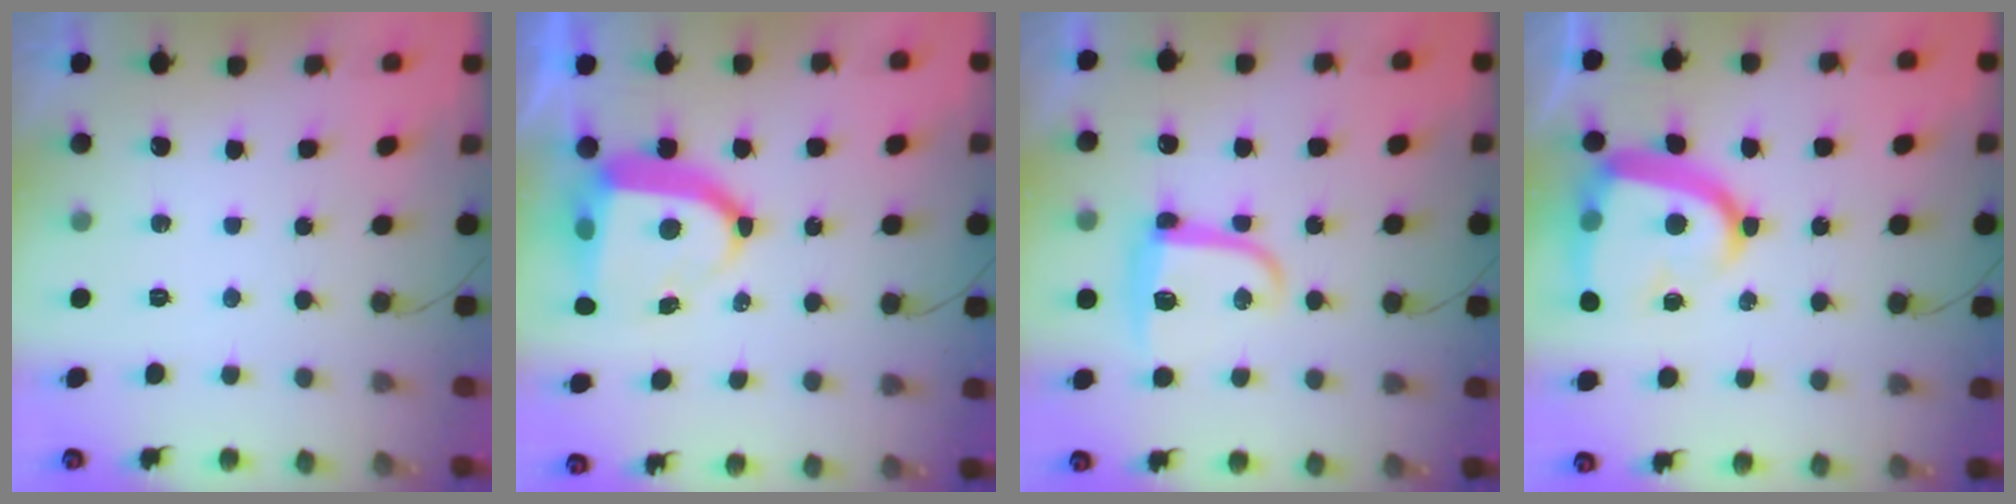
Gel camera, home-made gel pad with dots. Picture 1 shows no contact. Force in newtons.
{"total": 11.3, "press": 11.2, "slide": 1.3}
{"total": 11.5, "press": 11.5, "slide": 0.6}
{"total": 17.0, "press": 16.9, "slide": 1.6}